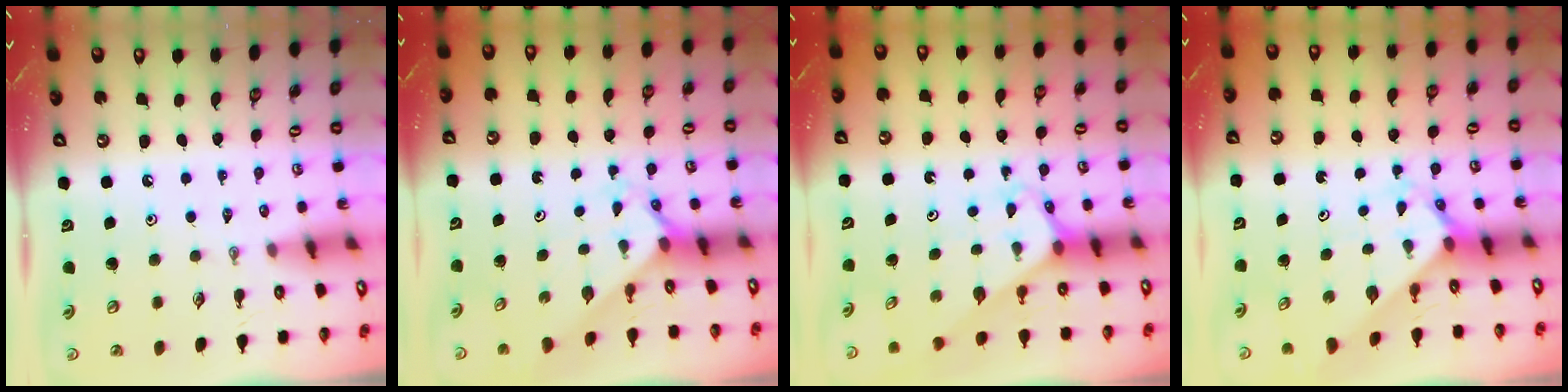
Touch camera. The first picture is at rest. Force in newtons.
{"total": 2.0, "press": 2.0, "slide": 0.2}
{"total": 3.0, "press": 3.0, "slide": 0.2}
{"total": 2.2, "press": 2.2, "slide": 0.2}